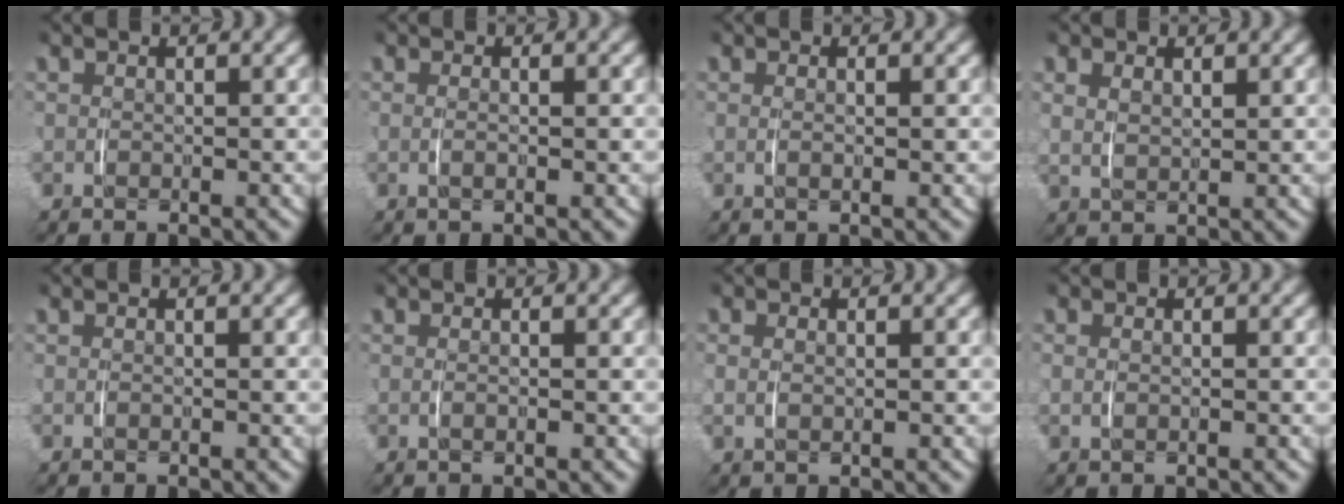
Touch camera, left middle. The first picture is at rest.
{"total": 1.0, "force": [0.0, 0.0, 1.0], "torque": [-0.021, -0.003, 0.002]}
{"total": 0.9, "force": [0.2, -0.1, 0.9], "torque": [-0.017, -0.004, 0.006]}
{"total": 1.7, "force": [1.0, 0.8, 1.1], "torque": [-0.024, -0.004, 0.026]}
{"total": 0.0}
{"total": 0.7, "force": [0.0, -0.1, 0.7], "torque": [-0.015, -0.003, 0.001]}
{"total": 1.3, "force": [0.3, 0.6, 1.0], "torque": [-0.024, -0.005, 0.008]}
{"total": 0.9, "force": [0.1, 0.4, 0.7], "torque": [-0.020, -0.004, 0.004]}